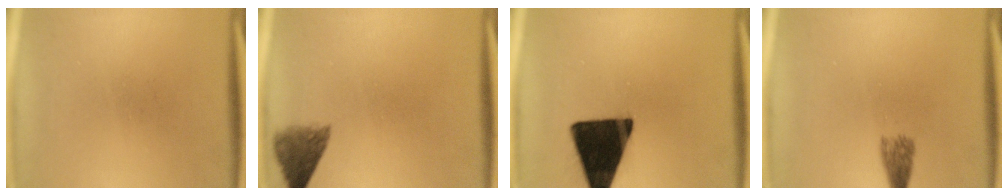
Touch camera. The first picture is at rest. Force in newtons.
{"total": 4.6}
{"total": 18.9}
{"total": 2.7}